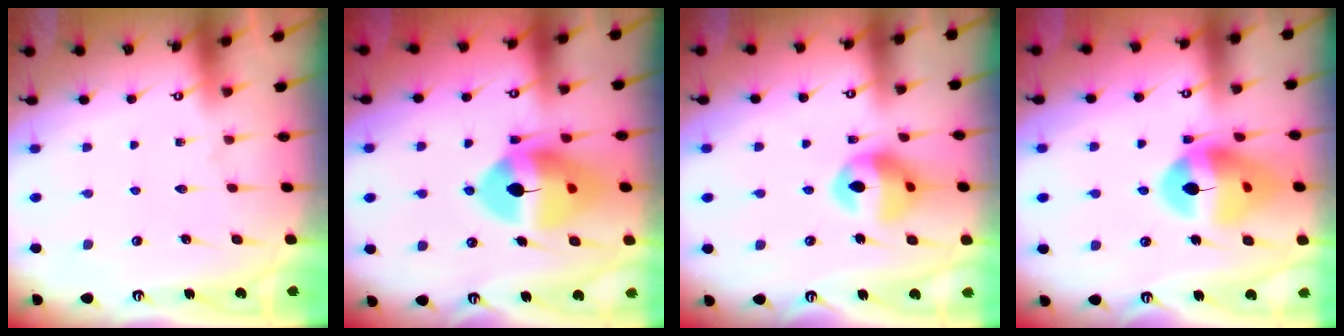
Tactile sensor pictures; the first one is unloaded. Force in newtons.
{"total": 15.3, "press": 15.1, "slide": 1.9}
{"total": 14.1, "press": 14.0, "slide": 1.6}
{"total": 15.8, "press": 15.6, "slide": 2.1}